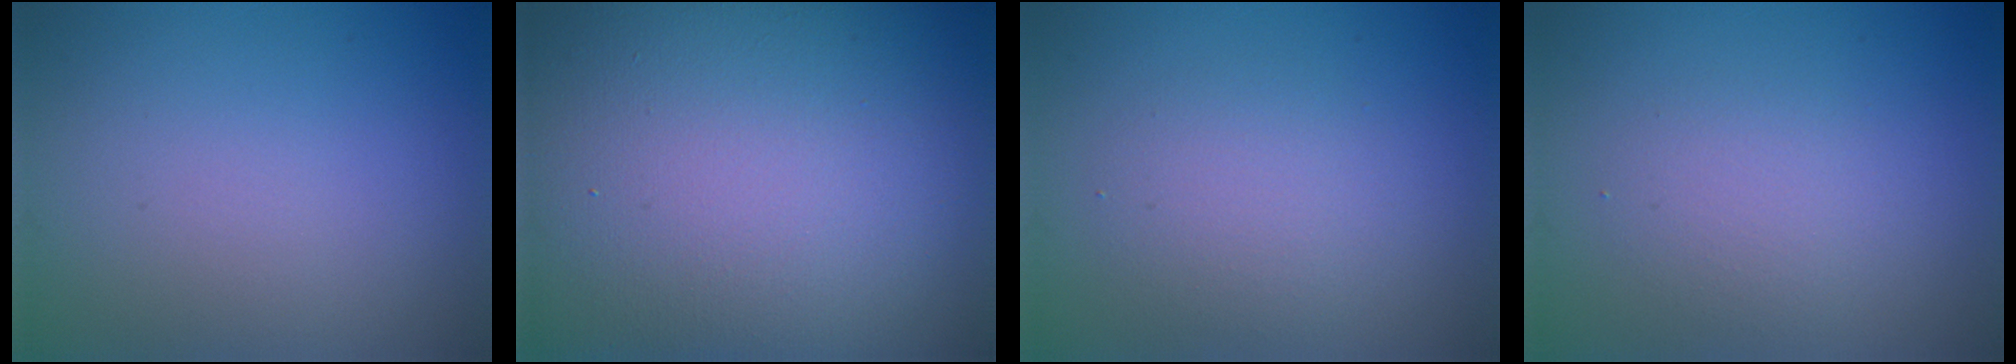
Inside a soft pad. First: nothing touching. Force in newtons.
{"total": 27.3, "press": 27.3, "slide": 1.3}
{"total": 2.7, "press": 2.7, "slide": 0.3}
{"total": 2.1, "press": 2.1, "slide": 0.1}